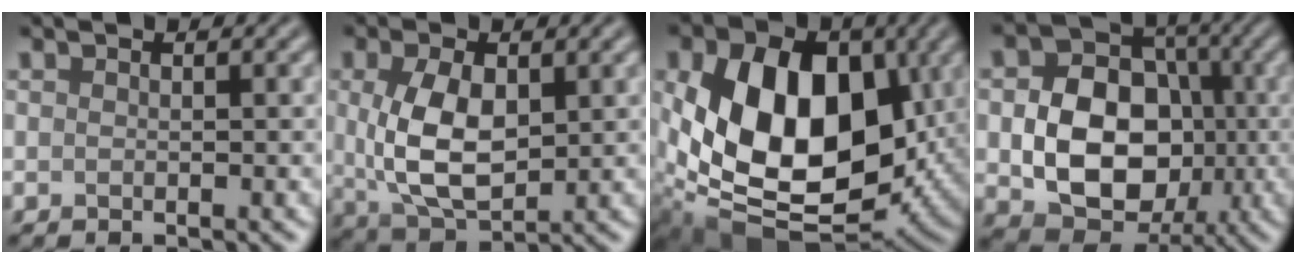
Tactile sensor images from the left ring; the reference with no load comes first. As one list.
[{"total": 6.5, "force": [0.7, 3.6, 5.4], "torque": [-0.116, 0.000, 0.019]}, {"total": 13.9, "force": [1.0, 9.4, 10.2], "torque": [-0.172, -0.015, 0.020]}, {"total": 9.8, "force": [-1.3, 7.4, 6.3], "torque": [-0.108, 0.002, -0.024]}]